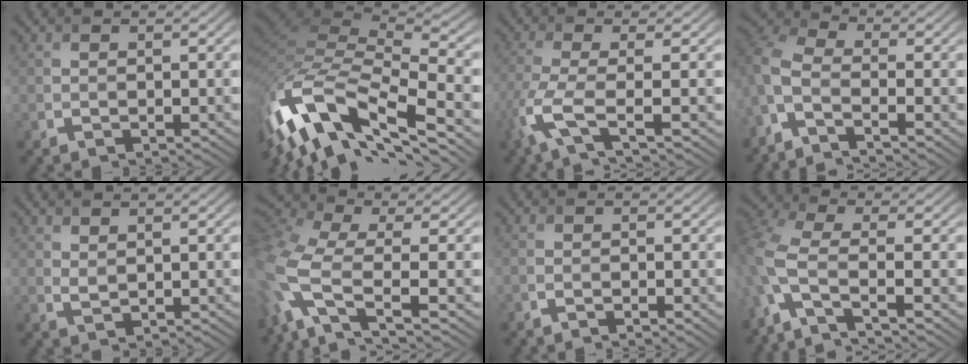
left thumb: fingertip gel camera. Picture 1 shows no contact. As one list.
[{"total": 16.2, "force": [-6.0, 6.0, 13.8], "torque": [-0.335, -0.004, -0.105]}, {"total": 5.9, "force": [-2.7, 1.0, 5.1], "torque": [-0.117, -0.006, -0.072]}, {"total": 7.2, "force": [-3.6, 2.8, 5.5], "torque": [-0.138, -0.008, -0.091]}, {"total": 1.4, "force": [1.1, 0.4, 0.7], "torque": [-0.023, -0.004, 0.026]}, {"total": 13.1, "force": [-2.9, 5.9, 11.3], "torque": [-0.304, -0.013, -0.061]}, {"total": 1.5, "force": [-0.9, 0.3, 1.2], "torque": [-0.022, 0.000, -0.019]}, {"total": 8.7, "force": [-3.1, 3.4, 7.4], "torque": [-0.197, -0.005, -0.080]}]